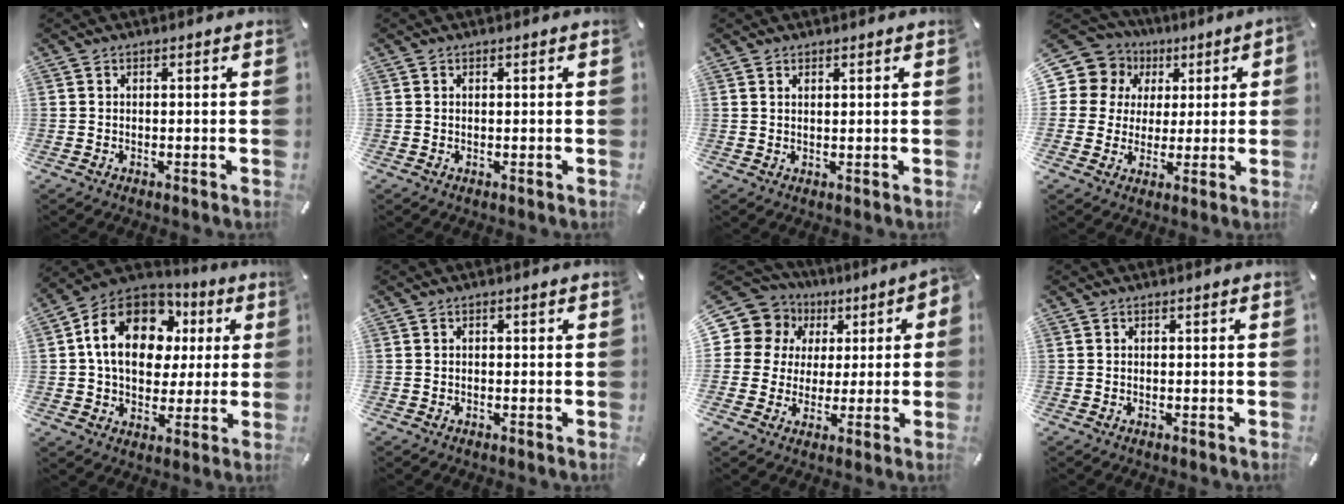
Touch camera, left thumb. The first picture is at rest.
{"total": 0.0}
{"total": 1.1, "force": [0.9, 0.0, 0.6], "torque": [-0.012, -0.003, 0.017]}
{"total": 10.7, "force": [2.7, 10.1, 2.3], "torque": [-0.045, -0.013, 0.057]}
{"total": 17.8, "force": [4.7, 13.5, 10.6], "torque": [-0.188, -0.004, 0.086]}
{"total": 0.7, "force": [0.1, 0.3, 0.7], "torque": [-0.013, 0.001, 0.001]}
{"total": 11.6, "force": [2.8, 10.8, 3.3], "torque": [-0.060, -0.017, 0.056]}
{"total": 0.0}